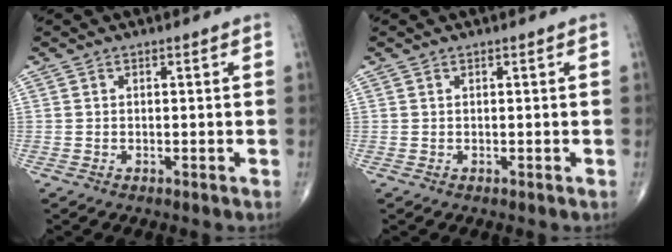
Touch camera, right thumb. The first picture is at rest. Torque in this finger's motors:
{"motor_torque": [-0.09, -0.06, 0.10, -0.02, 0.01]}